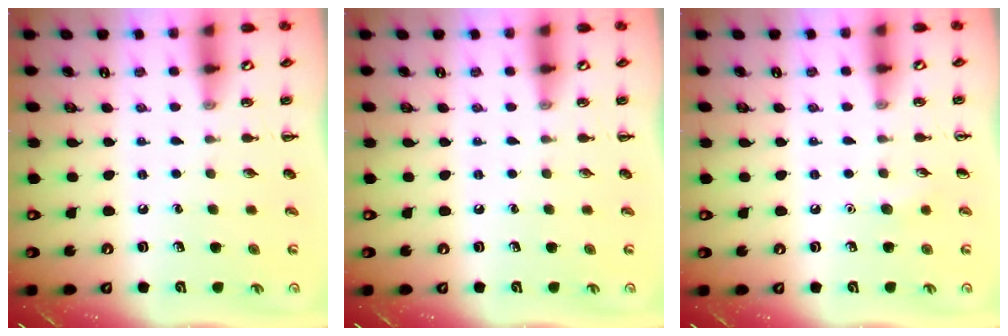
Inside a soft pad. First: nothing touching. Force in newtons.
{"total": 0.0}
{"total": 4.0, "press": 3.8, "slide": 1.2}